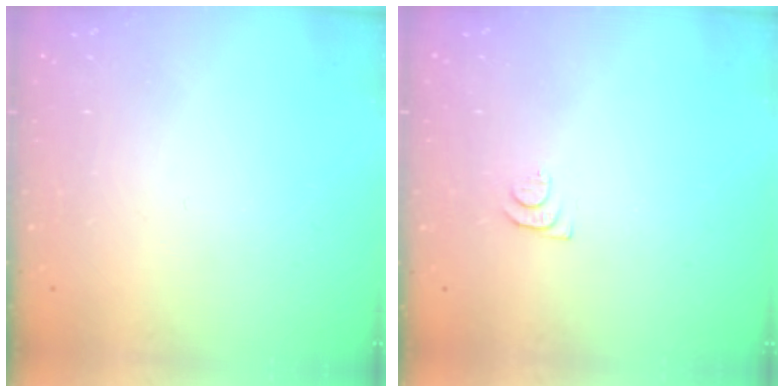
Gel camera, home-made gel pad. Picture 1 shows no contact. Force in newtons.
{"total": 4.1, "press": 4.0, "slide": 0.6}